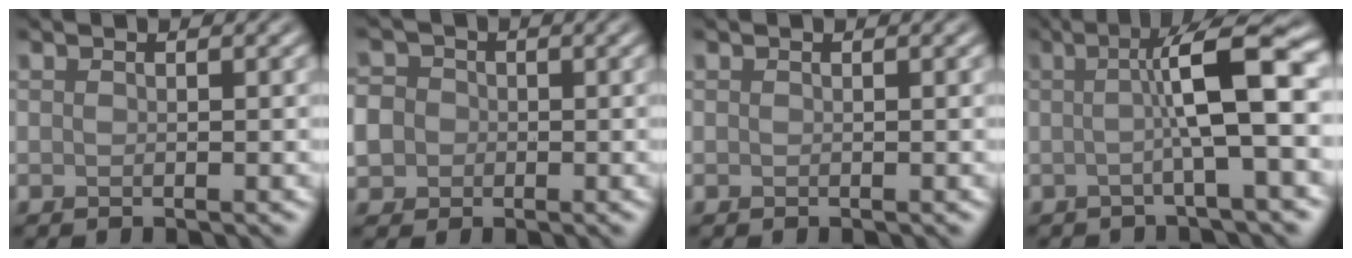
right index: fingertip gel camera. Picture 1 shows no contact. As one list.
[{"total": 4.9, "force": [-0.8, 4.5, 1.8], "torque": [-0.040, 0.009, -0.038]}, {"total": 0.0}, {"total": 7.4, "force": [0.3, 1.2, 7.3], "torque": [-0.110, 0.015, -0.004]}]